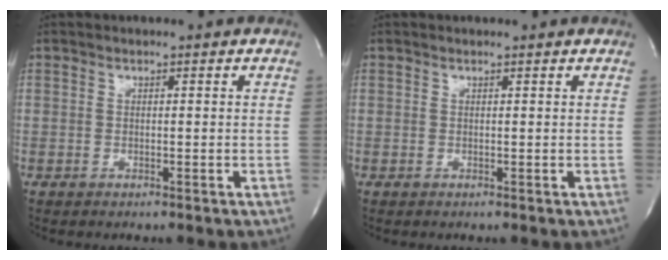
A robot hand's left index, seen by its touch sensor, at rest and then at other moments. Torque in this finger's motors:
{"motor_torque": [0.05, -0.06, -0.08, -0.01]}